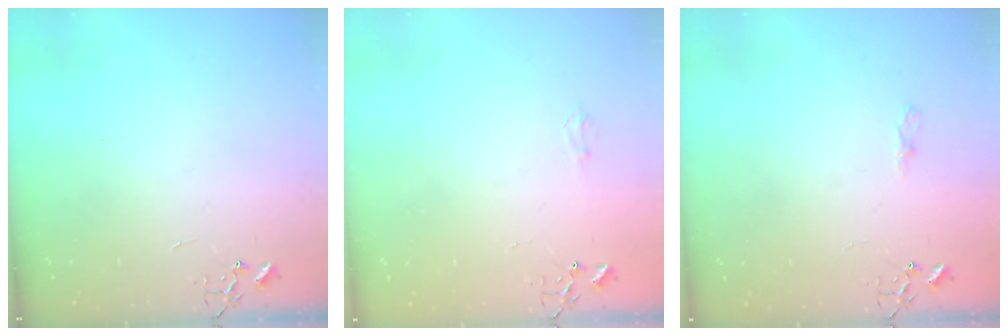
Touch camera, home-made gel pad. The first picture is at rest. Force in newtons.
{"total": 3.8, "press": 3.8, "slide": 0.5}
{"total": 5.0, "press": 4.9, "slide": 0.6}